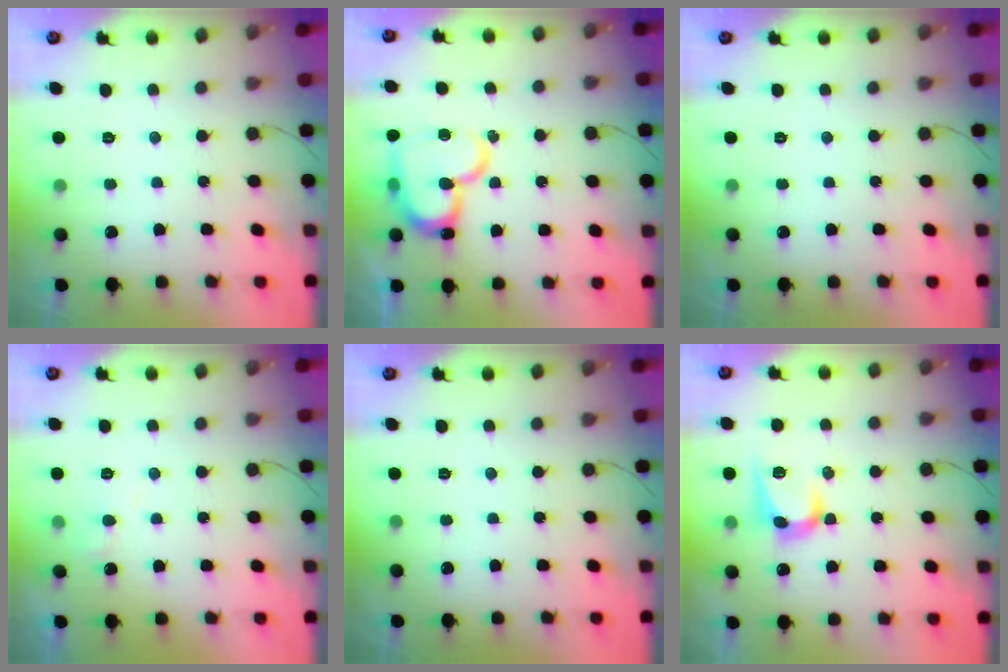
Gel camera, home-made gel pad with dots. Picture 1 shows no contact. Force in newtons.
{"total": 19.1, "press": 19.0, "slide": 1.9}
{"total": 0.0}
{"total": 5.8, "press": 5.8, "slide": 0.4}
{"total": 0.0}
{"total": 9.9, "press": 9.9, "slide": 0.3}